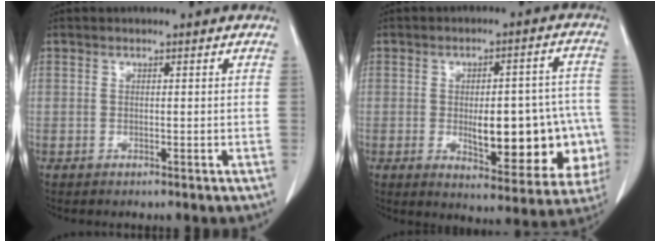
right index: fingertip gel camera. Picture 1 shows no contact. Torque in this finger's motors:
{"motor_torque": [1.02, -0.55, 0.53, 0.09]}